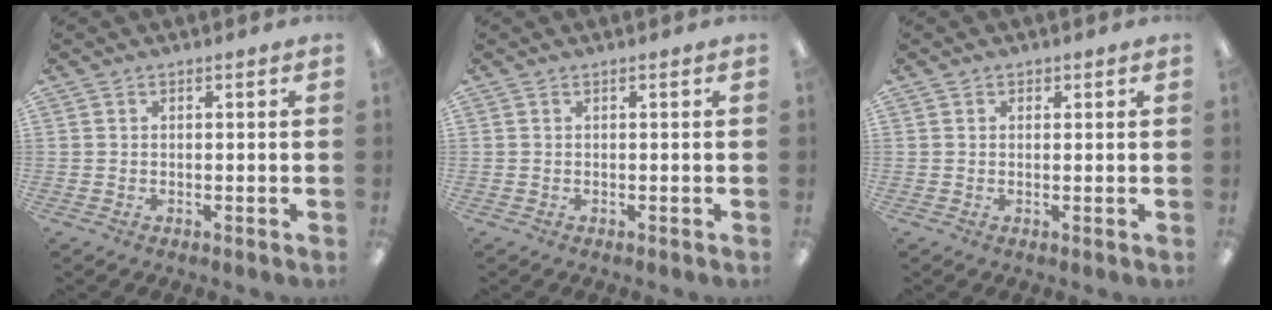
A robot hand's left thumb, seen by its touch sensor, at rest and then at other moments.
{"total": 0.0}
{"total": 1.1, "force": [0.5, 1.0, 0.1], "torque": [0.006, 0.000, 0.007]}